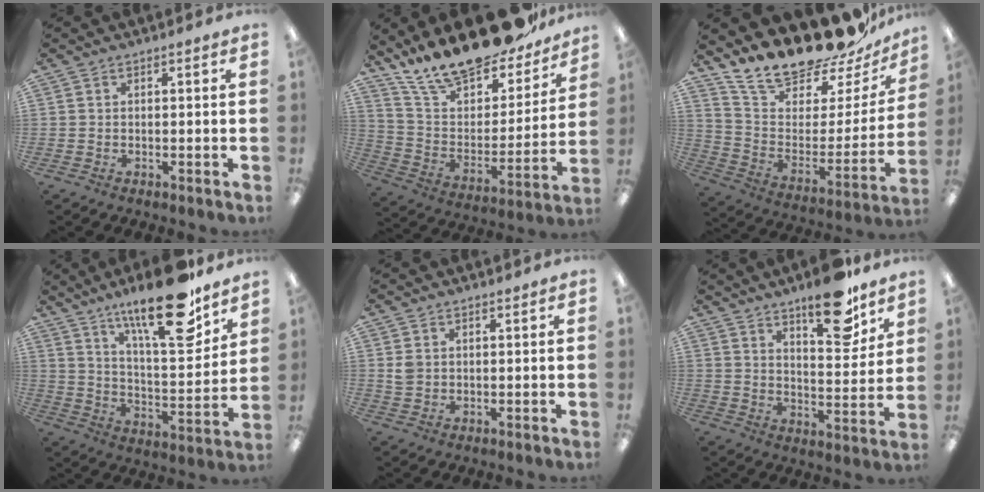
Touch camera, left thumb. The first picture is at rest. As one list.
[{"total": 21.6, "force": [18.9, 5.8, 8.8], "torque": [-0.157, -0.137, 0.325]}, {"total": 21.5, "force": [19.6, 5.6, 6.7], "torque": [-0.121, -0.166, 0.344]}, {"total": 21.7, "force": [15.4, 5.9, 14.1], "torque": [-0.213, -0.098, 0.247]}, {"total": 2.5, "force": [1.0, 2.0, 1.0], "torque": [-0.023, 0.003, 0.019]}, {"total": 14.7, "force": [10.8, 5.0, 8.5], "torque": [-0.104, -0.072, 0.180]}]